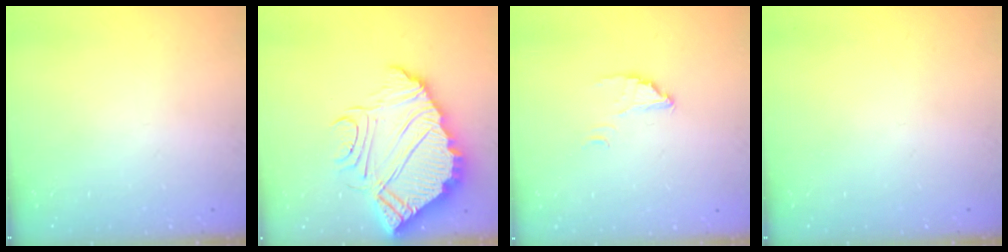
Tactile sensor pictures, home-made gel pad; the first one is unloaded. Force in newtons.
{"total": 15.5, "press": 15.4, "slide": 1.1}
{"total": 2.8, "press": 2.8, "slide": 0.1}
{"total": 0.0}